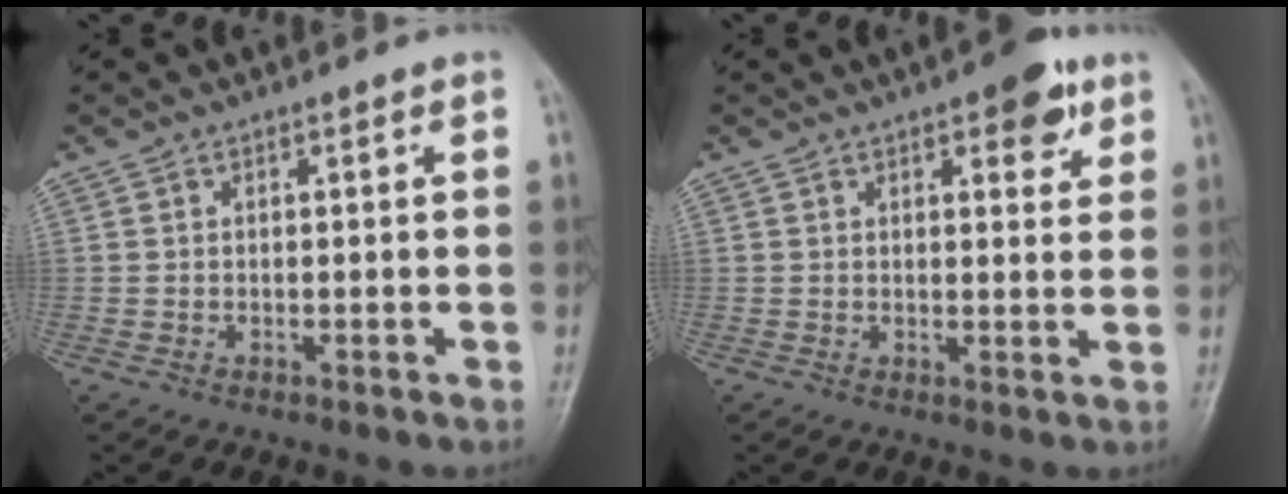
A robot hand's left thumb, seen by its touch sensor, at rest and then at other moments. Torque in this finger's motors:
{"motor_torque": [0.67, 0.46, 0.53, -0.29, 0.01]}